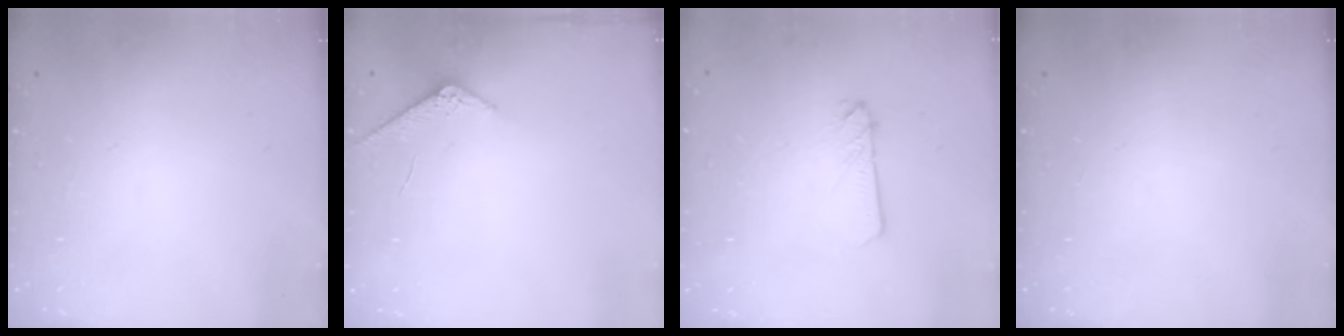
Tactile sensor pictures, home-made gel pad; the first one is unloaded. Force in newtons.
{"total": 3.9, "press": 3.9, "slide": 0.5}
{"total": 2.4, "press": 2.4, "slide": 0.2}
{"total": 0.0}